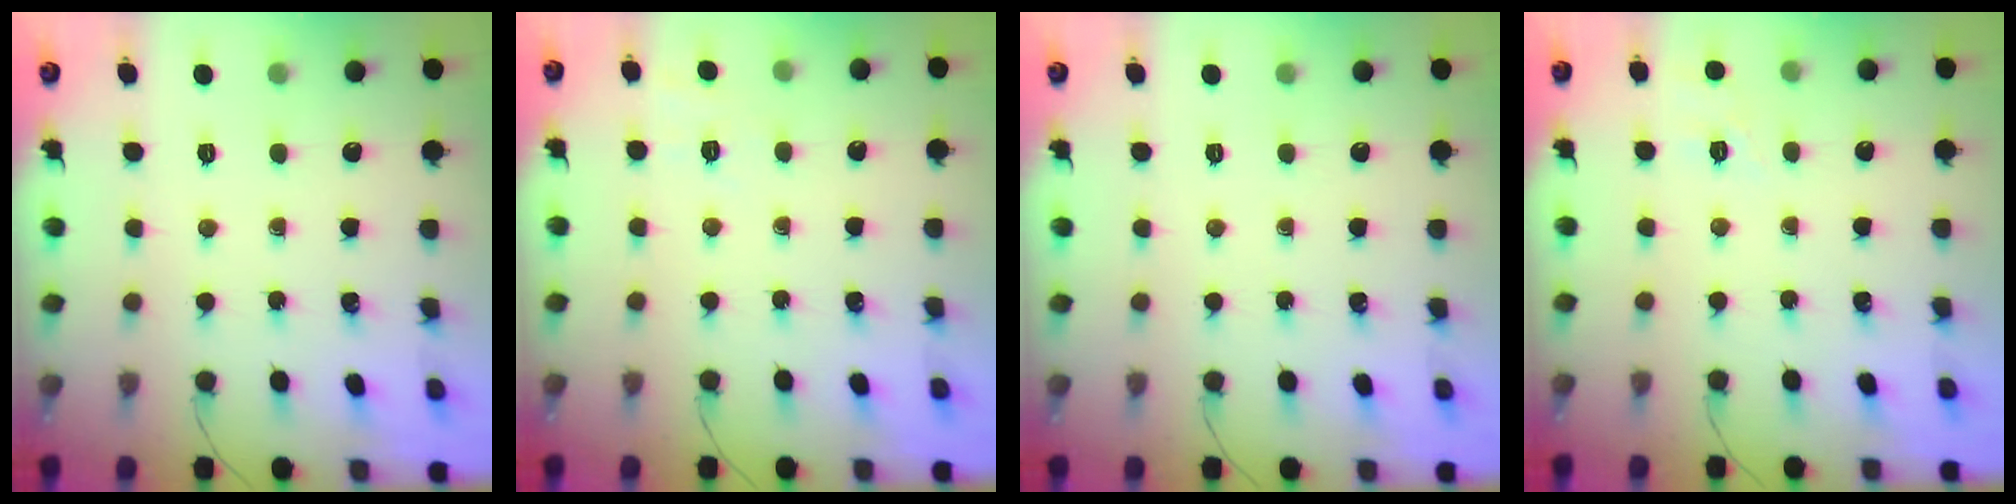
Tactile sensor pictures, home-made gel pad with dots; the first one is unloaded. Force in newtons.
{"total": 2.2, "press": 1.3, "slide": 1.8}
{"total": 0.0}
{"total": 7.6, "press": 7.5, "slide": 1.4}